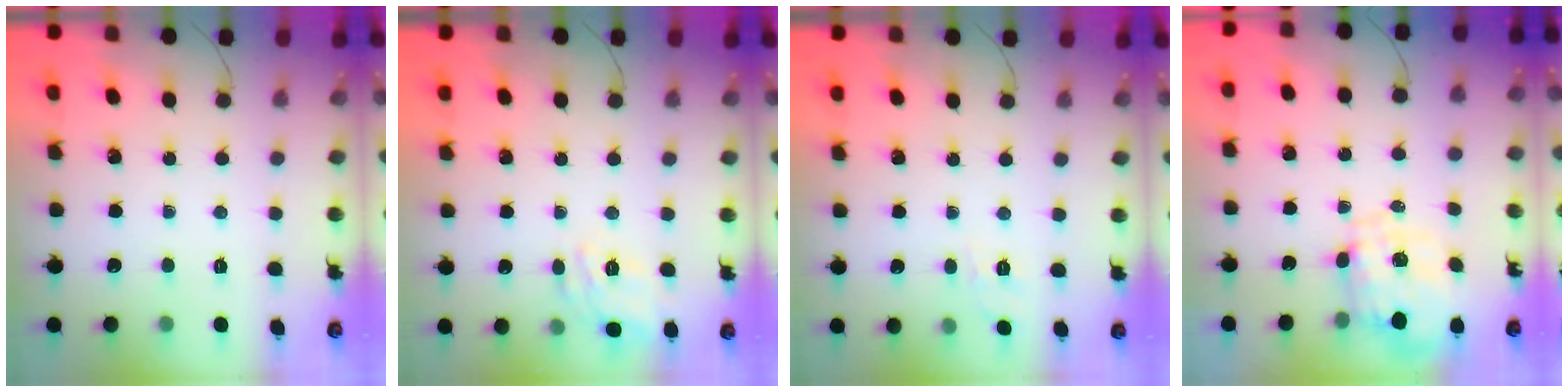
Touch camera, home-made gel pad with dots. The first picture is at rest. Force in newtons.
{"total": 7.6, "press": 7.6, "slide": 0.8}
{"total": 3.5, "press": 3.1, "slide": 1.7}
{"total": 1.7, "press": 1.6, "slide": 0.3}